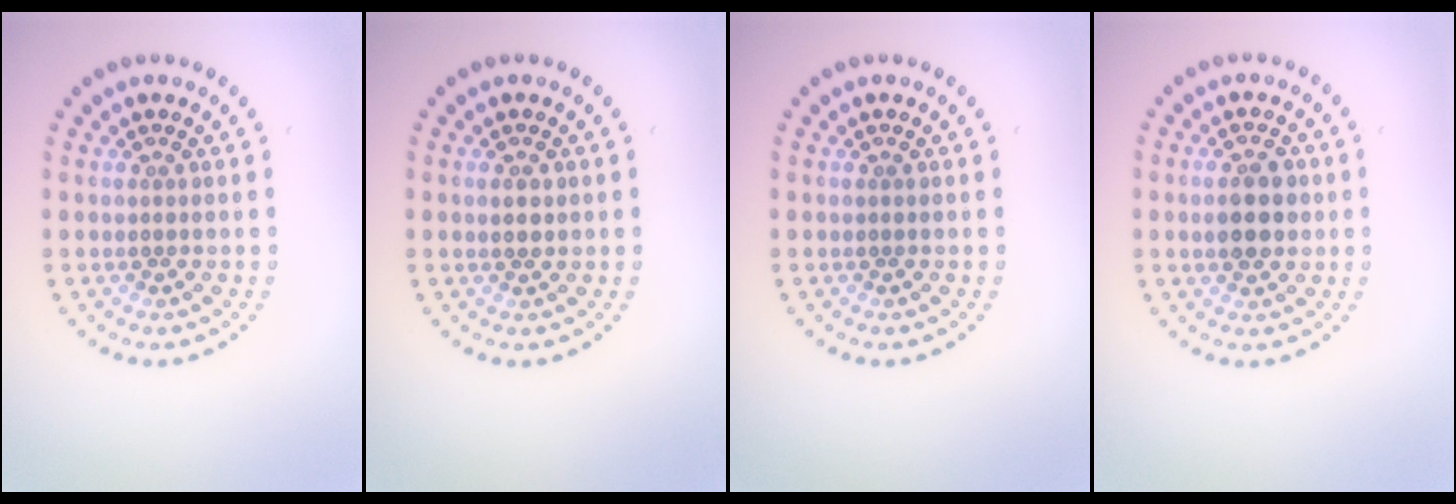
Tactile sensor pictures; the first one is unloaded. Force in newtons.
{"total": 1.0, "press": 0.9, "slide": 0.1}
{"total": 0.0}
{"total": 3.3, "press": 3.3, "slide": 0.2}